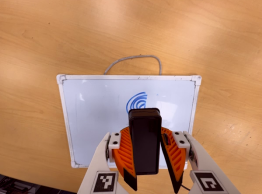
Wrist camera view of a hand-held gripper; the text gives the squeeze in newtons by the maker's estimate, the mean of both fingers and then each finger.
{"total": 9.0, "left": 9.3, "right": 8.6}